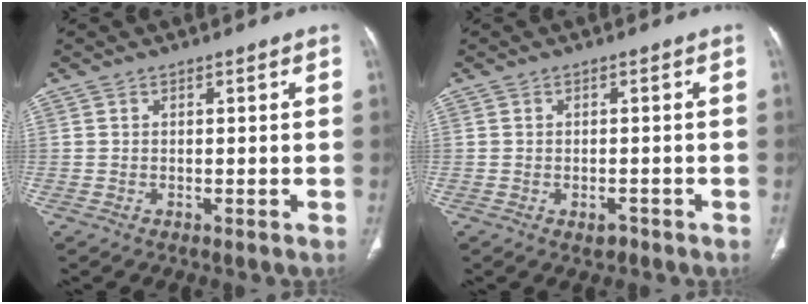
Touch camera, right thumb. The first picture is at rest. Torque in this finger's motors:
{"motor_torque": [-0.31, -0.24, -0.35, -0.20, 0.04]}